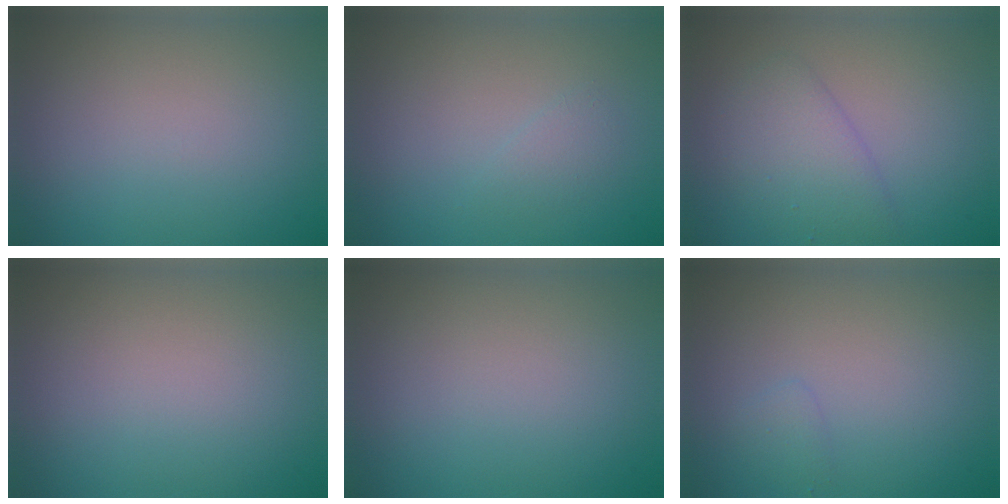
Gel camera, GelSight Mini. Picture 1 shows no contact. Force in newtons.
{"total": 0.9, "press": 0.9, "slide": 0.1}
{"total": 3.1, "press": 3.1, "slide": 0.2}
{"total": 0.0}
{"total": 0.0}
{"total": 0.8, "press": 0.8, "slide": 0.1}